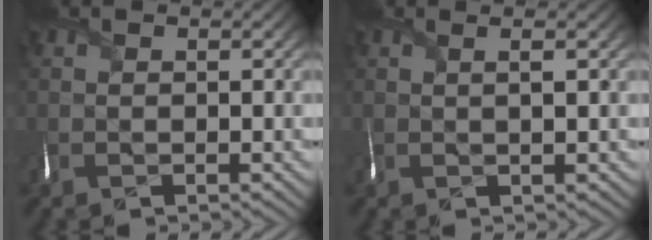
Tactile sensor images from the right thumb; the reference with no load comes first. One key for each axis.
{"total": 1.9, "fx": 0.4, "fy": 0.2, "fz": 1.8, "tx": -0.026, "ty": 0.010, "tz": 0.003}